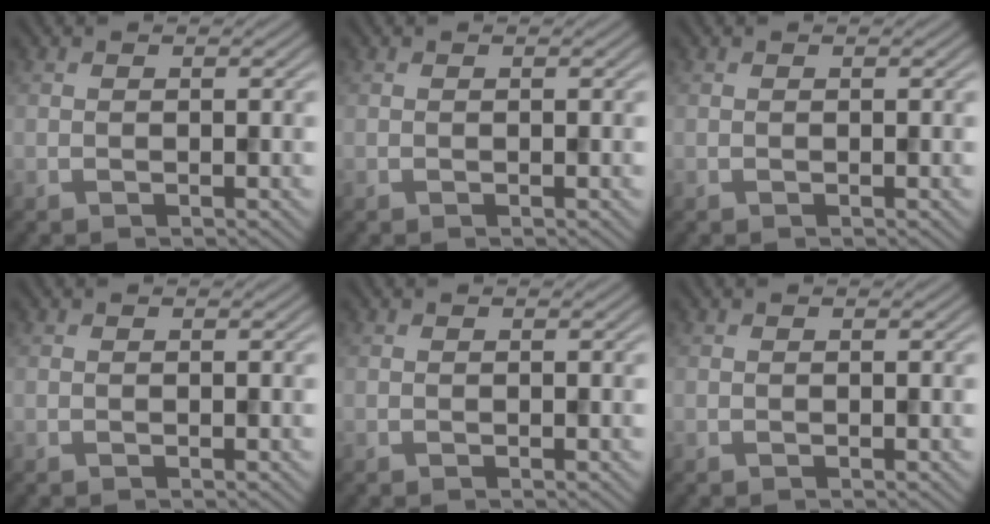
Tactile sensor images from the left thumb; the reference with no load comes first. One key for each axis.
{"total": 0.0}
{"total": 0.0}
{"total": 0.0}
{"total": 0.0}
{"total": 0.0}